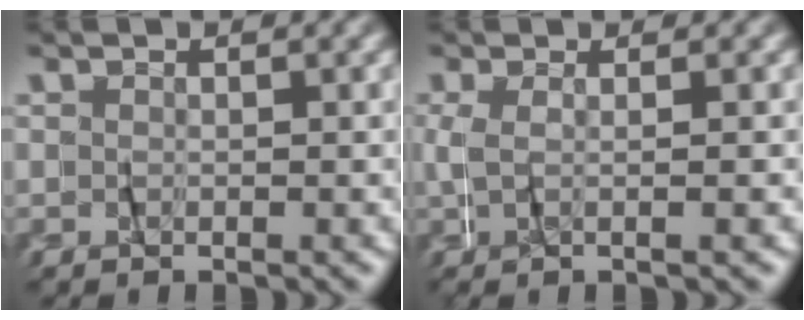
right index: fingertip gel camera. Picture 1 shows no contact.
{"total": 2.4, "force": [-1.8, -1.5, 0.7], "torque": [-0.022, -0.003, -0.028]}